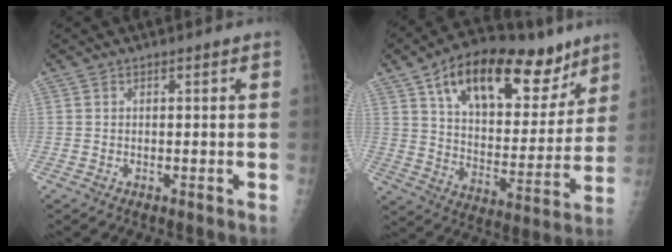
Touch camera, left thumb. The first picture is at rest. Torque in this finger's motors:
{"motor_torque": [0.37, 0.44, 1.58, -1.19, 0.24]}